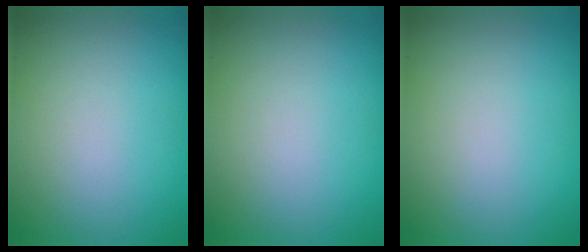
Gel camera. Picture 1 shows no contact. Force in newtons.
{"total": 0.0}
{"total": 0.0}